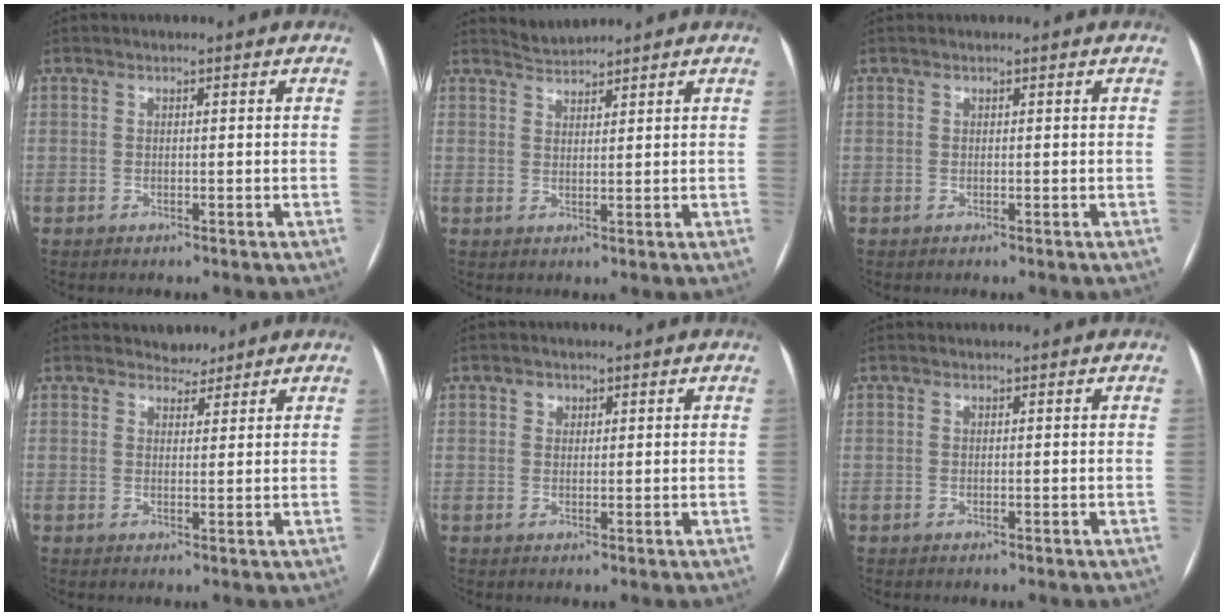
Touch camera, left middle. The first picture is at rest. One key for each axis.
{"total": 2.3, "fx": 2.2, "fy": -0.3, "fz": -0.6, "tx": 0.002, "ty": 0.004, "tz": 0.048}
{"total": 0.0}
{"total": 2.5, "fx": 2.2, "fy": 1.1, "fz": -0.1, "tx": 0.005, "ty": 0.000, "tz": 0.032}
{"total": 1.6, "fx": 0.9, "fy": 1.2, "fz": 0.3, "tx": -0.002, "ty": 0.000, "tz": 0.012}
{"total": 0.8, "fx": 0.7, "fy": 0.2, "fz": 0.1, "tx": -0.006, "ty": 0.015, "tz": 0.015}